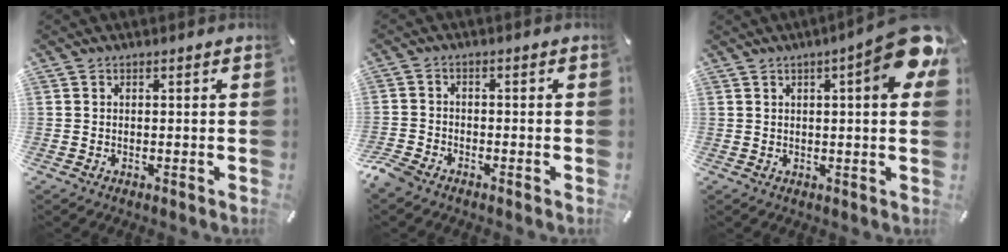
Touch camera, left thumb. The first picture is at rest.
{"total": 3.4, "force": [-2.7, 1.6, 1.1], "torque": [-0.037, 0.008, -0.057]}
{"total": 11.1, "force": [4.8, 1.8, 9.8], "torque": [-0.130, -0.029, 0.074]}